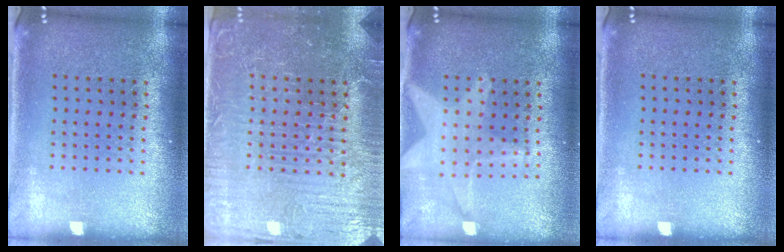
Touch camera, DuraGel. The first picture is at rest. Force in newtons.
{"total": 4.1, "press": 3.9, "slide": 1.0}
{"total": 1.8, "press": 1.6, "slide": 0.9}
{"total": 0.0}